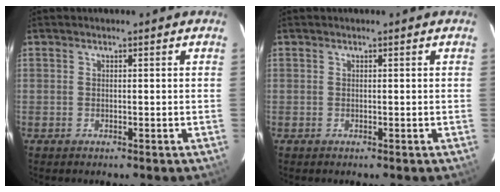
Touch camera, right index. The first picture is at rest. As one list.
[{"total": 0.0}]